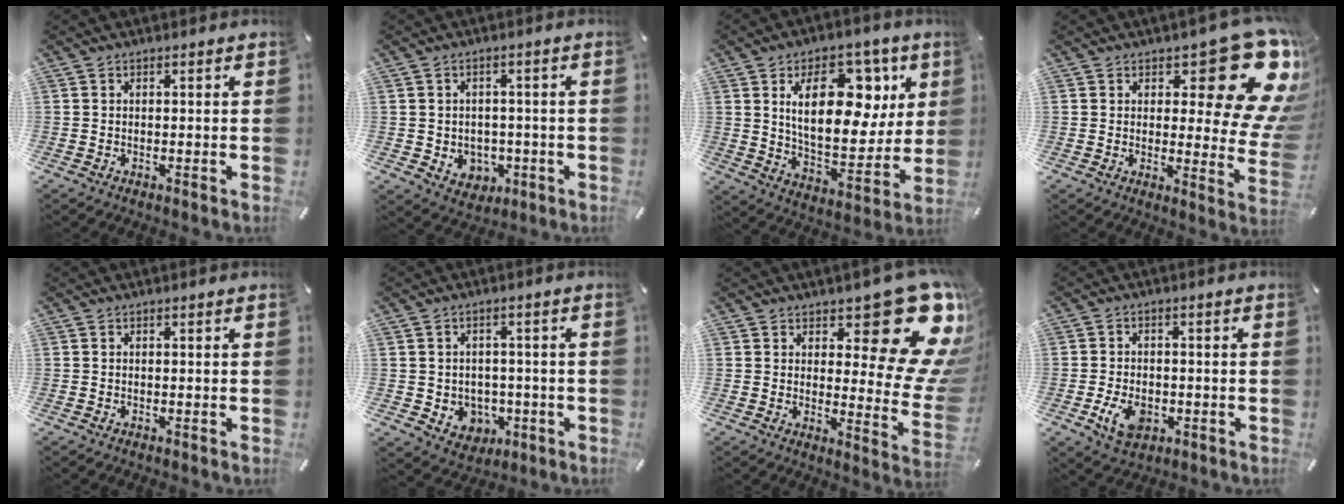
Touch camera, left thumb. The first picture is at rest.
{"total": 5.0, "force": [-0.3, 4.8, 1.4], "torque": [-0.016, 0.004, -0.004]}
{"total": 20.3, "force": [8.0, 11.9, 14.5], "torque": [-0.213, -0.028, 0.132]}
{"total": 19.1, "force": [10.0, 7.7, 14.3], "torque": [-0.160, -0.085, 0.160]}
{"total": 0.0}
{"total": 5.6, "force": [0.1, 5.4, 1.1], "torque": [-0.008, -0.004, 0.005]}
{"total": 21.1, "force": [10.6, 9.2, 15.7], "torque": [-0.173, -0.092, 0.176]}
{"total": 6.6, "force": [-2.1, 4.7, 4.1], "torque": [-0.084, 0.004, -0.039]}